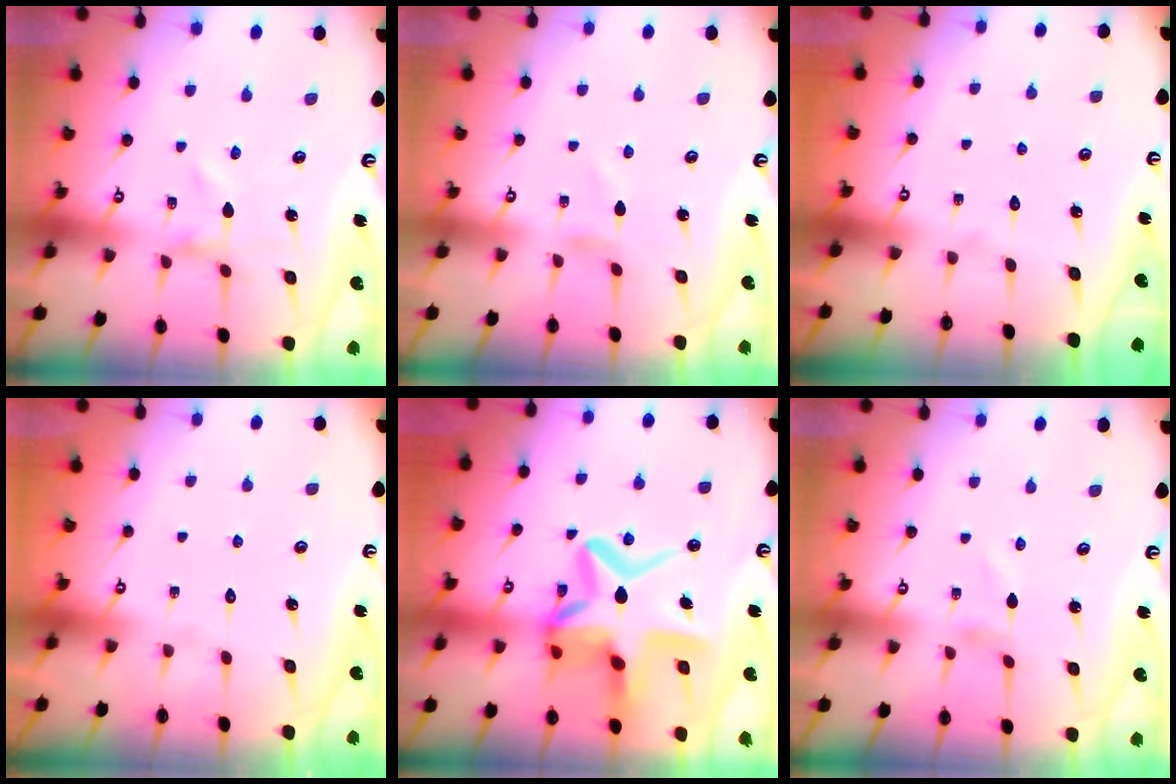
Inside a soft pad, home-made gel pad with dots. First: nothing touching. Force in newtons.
{"total": 0.9, "press": 0.8, "slide": 0.1}
{"total": 1.6, "press": 1.6, "slide": 0.1}
{"total": 1.5, "press": 1.5, "slide": 0.1}
{"total": 18.4, "press": 18.3, "slide": 1.9}
{"total": 0.7, "press": 0.7, "slide": 0.2}